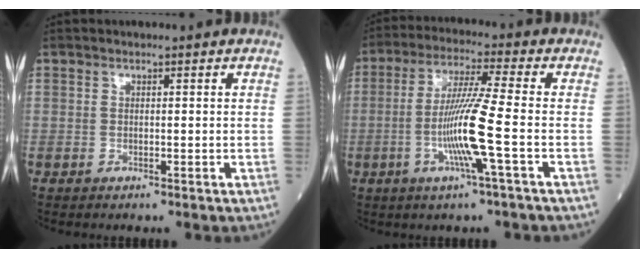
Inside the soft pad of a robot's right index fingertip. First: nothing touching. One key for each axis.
{"total": 10.1, "fx": -2.5, "fy": -1.3, "fz": 9.7, "tx": -0.191, "ty": -0.009, "tz": -0.049}